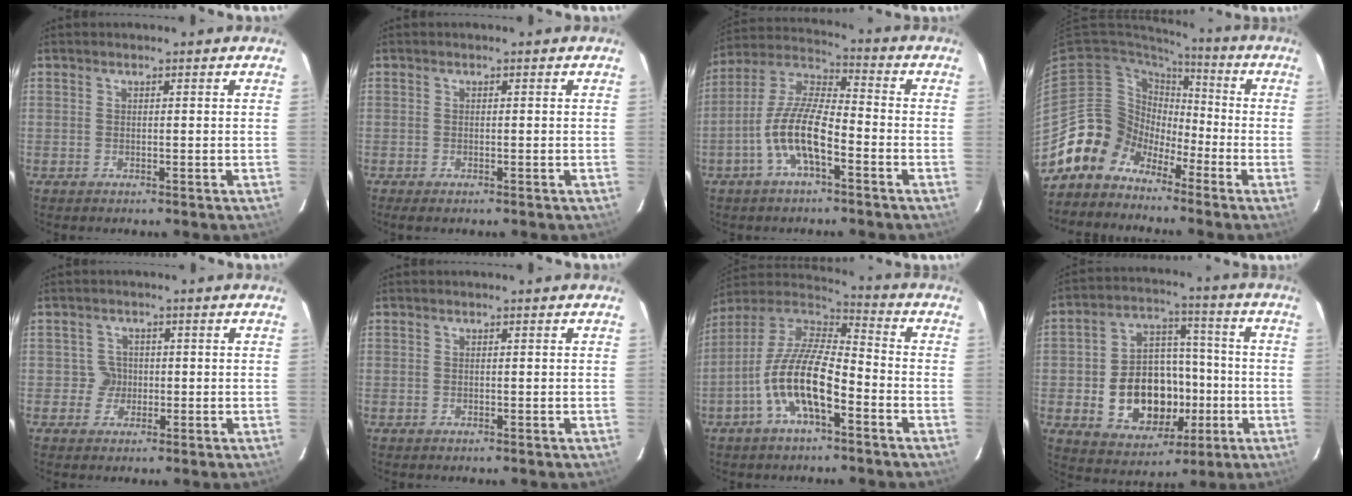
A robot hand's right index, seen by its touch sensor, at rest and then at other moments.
{"total": 0.9, "force": [-0.7, 0.1, 0.6], "torque": [-0.012, -0.003, -0.010]}
{"total": 11.3, "force": [-4.8, 3.5, 9.6], "torque": [-0.205, 0.006, -0.094]}
{"total": 10.1, "force": [-6.0, 8.2, 0.2], "torque": [-0.017, 0.042, -0.121]}
{"total": 2.7, "force": [-0.3, 2.7, -0.3], "torque": [0.011, 0.013, -0.003]}
{"total": 0.0}
{"total": 14.2, "force": [-5.9, 4.8, 12.0], "torque": [-0.241, 0.001, -0.117]}
{"total": 16.5, "force": [-3.8, 12.0, 10.7], "torque": [-0.221, 0.025, -0.038]}